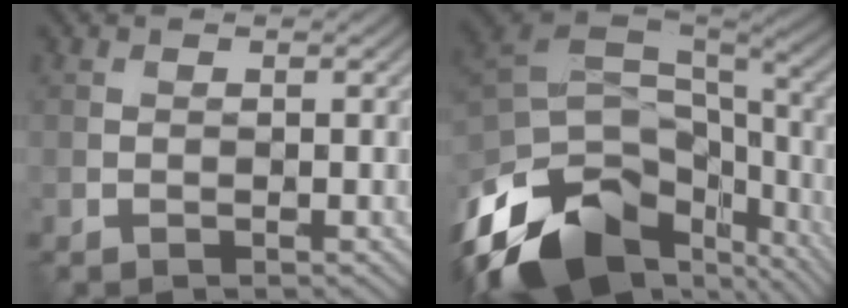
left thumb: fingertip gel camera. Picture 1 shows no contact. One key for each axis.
{"total": 18.1, "fx": -10.3, "fy": 10.6, "fz": 10.6, "tx": -0.238, "ty": -0.031, "tz": -0.154}